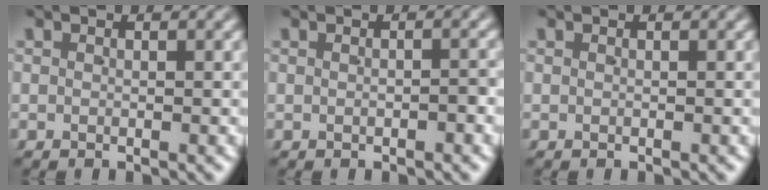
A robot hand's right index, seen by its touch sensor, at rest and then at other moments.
{"total": 1.1, "force": [-0.3, 0.3, 1.0], "torque": [-0.009, 0.007, -0.009]}
{"total": 0.0}